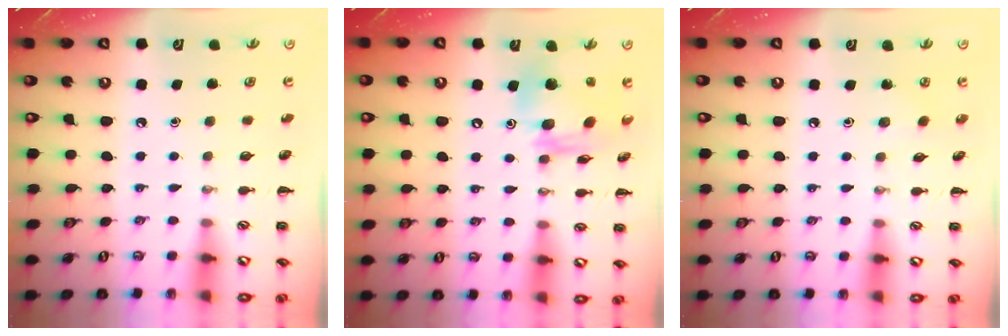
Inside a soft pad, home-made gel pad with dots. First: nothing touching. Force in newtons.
{"total": 13.1, "press": 12.5, "slide": 3.8}
{"total": 2.9, "press": 2.7, "slide": 0.8}